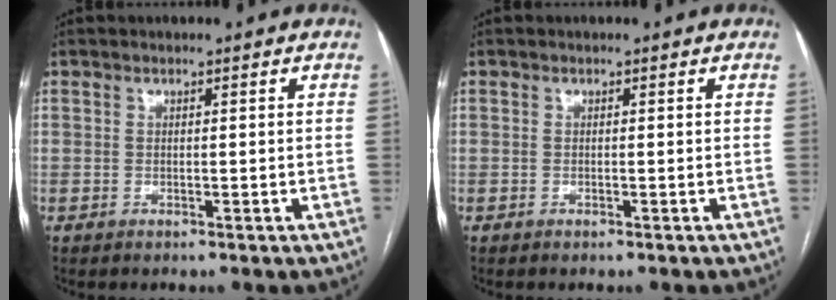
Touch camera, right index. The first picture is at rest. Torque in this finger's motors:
{"motor_torque": [-0.23, 0.22, -0.17, -0.08]}